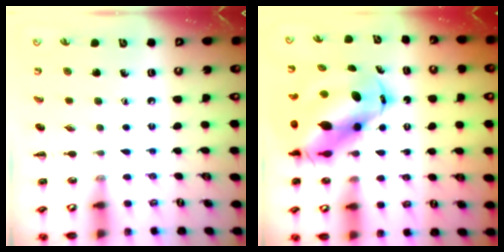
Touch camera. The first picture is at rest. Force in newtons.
{"total": 12.7, "press": 12.3, "slide": 3.4}